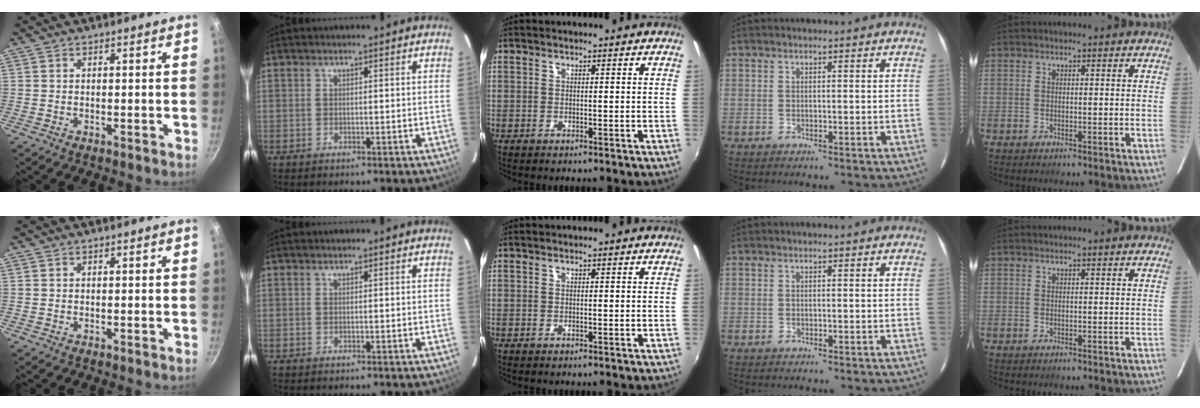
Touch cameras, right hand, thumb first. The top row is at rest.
{}